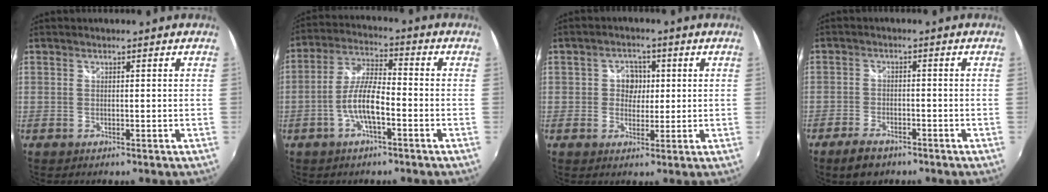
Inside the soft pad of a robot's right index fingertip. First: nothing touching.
{"total": 7.9, "force": [-3.1, 2.1, 6.9], "torque": [-0.148, 0.007, -0.057]}
{"total": 4.1, "force": [0.3, 3.8, 1.5], "torque": [-0.019, 0.010, 0.000]}
{"total": 5.6, "force": [-4.1, 2.7, 2.5], "torque": [-0.068, 0.001, -0.070]}